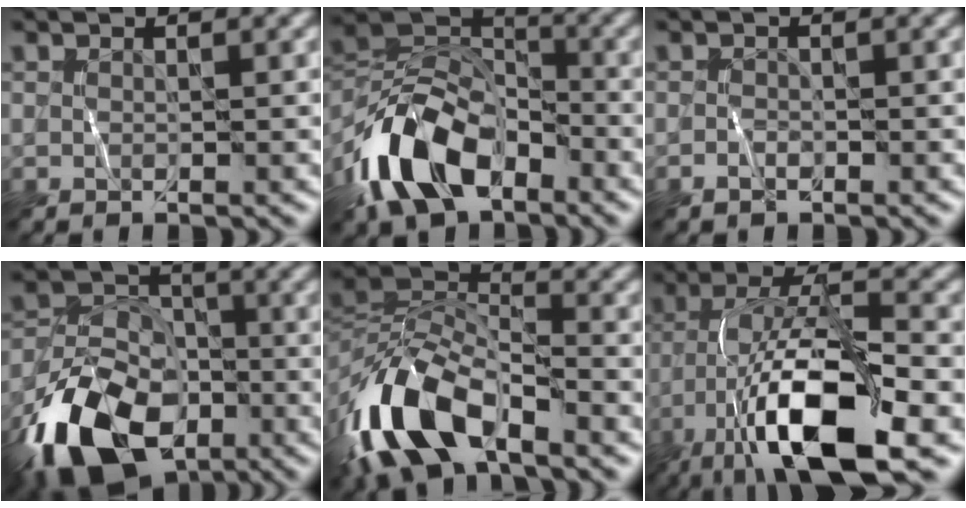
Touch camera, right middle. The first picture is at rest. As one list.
[{"total": 11.1, "force": [-6.1, 6.3, 6.8], "torque": [-0.136, 0.004, -0.124]}, {"total": 1.0, "force": [-0.6, 0.6, 0.4], "torque": [-0.007, 0.001, -0.012]}, {"total": 11.4, "force": [-6.5, 7.1, 6.2], "torque": [-0.120, -0.008, -0.130]}, {"total": 10.7, "force": [-6.0, 5.1, 7.2], "torque": [-0.151, 0.001, -0.127]}, {"total": 13.8, "force": [-6.5, 4.5, 11.4], "torque": [-0.210, 0.001, -0.119]}]